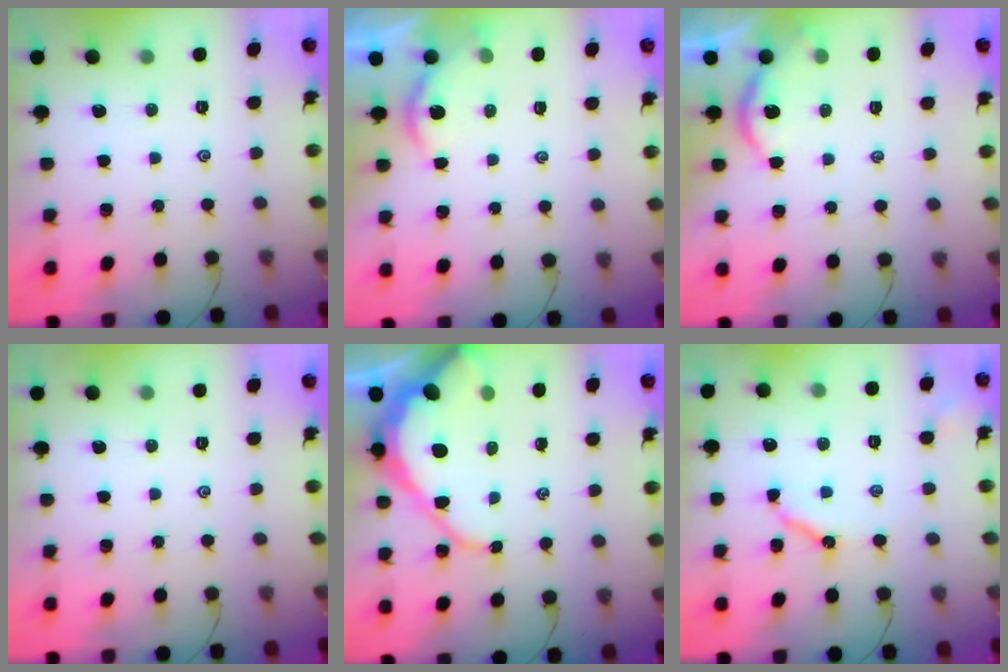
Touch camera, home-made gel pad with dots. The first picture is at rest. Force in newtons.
{"total": 2.3, "press": 2.3, "slide": 0.3}
{"total": 5.5, "press": 5.5, "slide": 0.4}
{"total": 0.0}
{"total": 12.4, "press": 12.3, "slide": 1.4}
{"total": 7.9, "press": 7.8, "slide": 0.7}